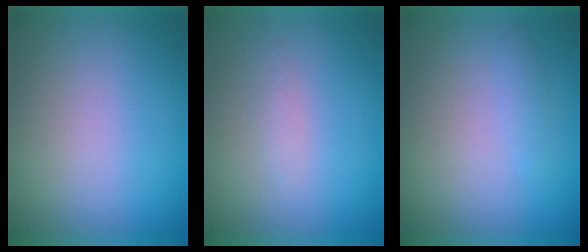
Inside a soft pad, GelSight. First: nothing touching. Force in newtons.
{"total": 1.3}
{"total": 1.3}